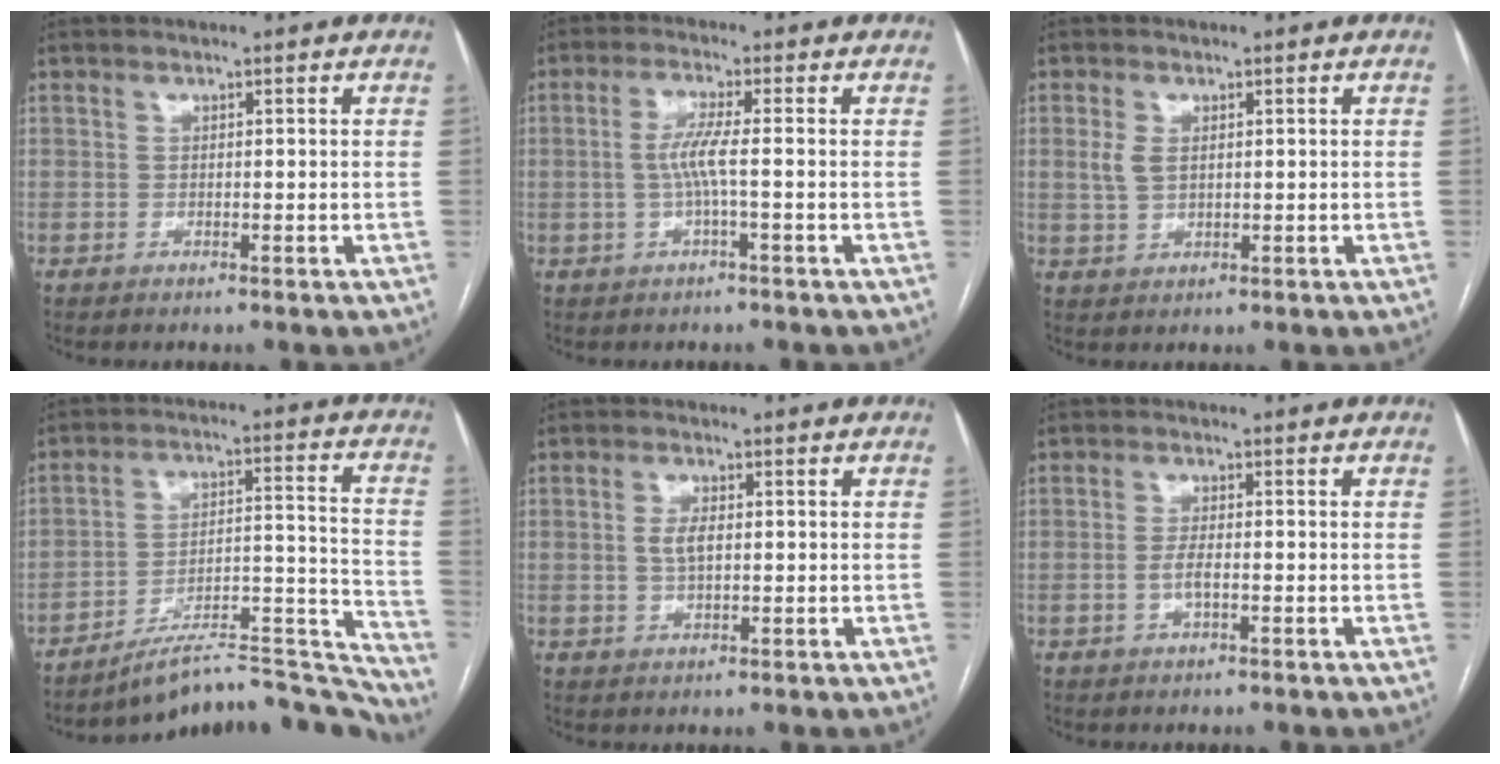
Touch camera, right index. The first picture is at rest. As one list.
[{"total": 4.0, "force": [-0.4, -0.2, 4.0], "torque": [-0.085, 0.004, -0.009]}, {"total": 2.9, "force": [0.7, 1.7, 2.2], "torque": [-0.049, 0.005, 0.017]}, {"total": 19.0, "force": [-18.4, 1.9, 4.3], "torque": [-0.022, 0.052, -0.269]}, {"total": 2.9, "force": [0.2, 1.2, 2.6], "torque": [-0.054, 0.002, 0.005]}, {"total": 2.1, "force": [-0.7, 0.4, 1.9], "torque": [-0.042, -0.002, -0.013]}]